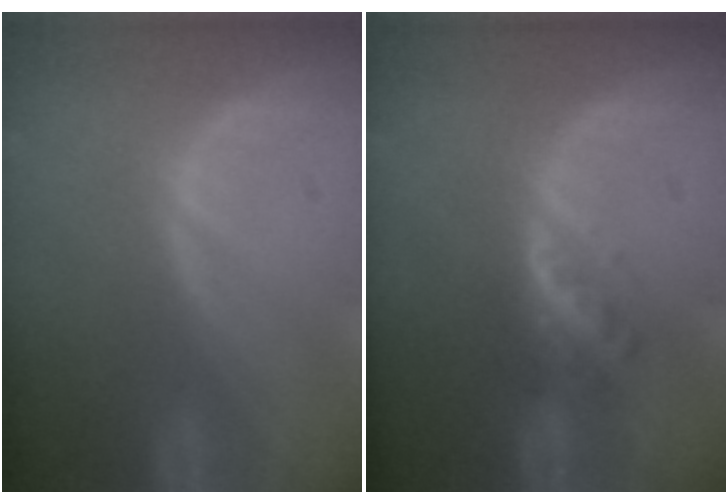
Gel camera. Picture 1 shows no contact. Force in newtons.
{"total": 4.9, "press": 4.5, "slide": 2.1}